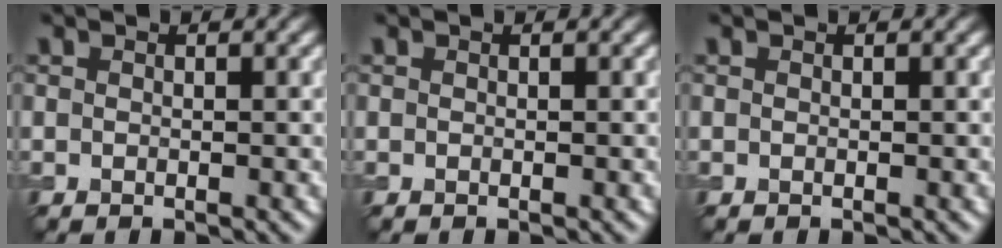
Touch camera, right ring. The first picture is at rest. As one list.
[{"total": 0.0}, {"total": 0.0}]